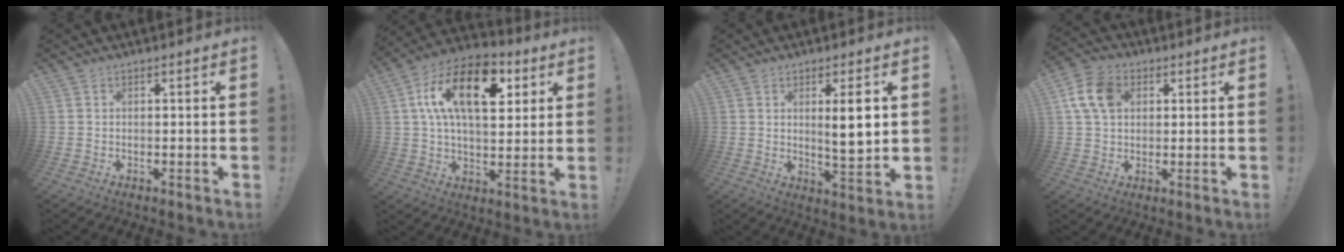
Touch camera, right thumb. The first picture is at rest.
{"total": 19.4, "force": [6.5, 10.3, 15.1], "torque": [-0.245, -0.001, 0.110]}
{"total": 7.8, "force": [2.0, 1.3, 7.4], "torque": [-0.113, -0.009, 0.028]}
{"total": 10.8, "force": [3.1, 7.8, 6.8], "torque": [-0.123, 0.014, 0.063]}